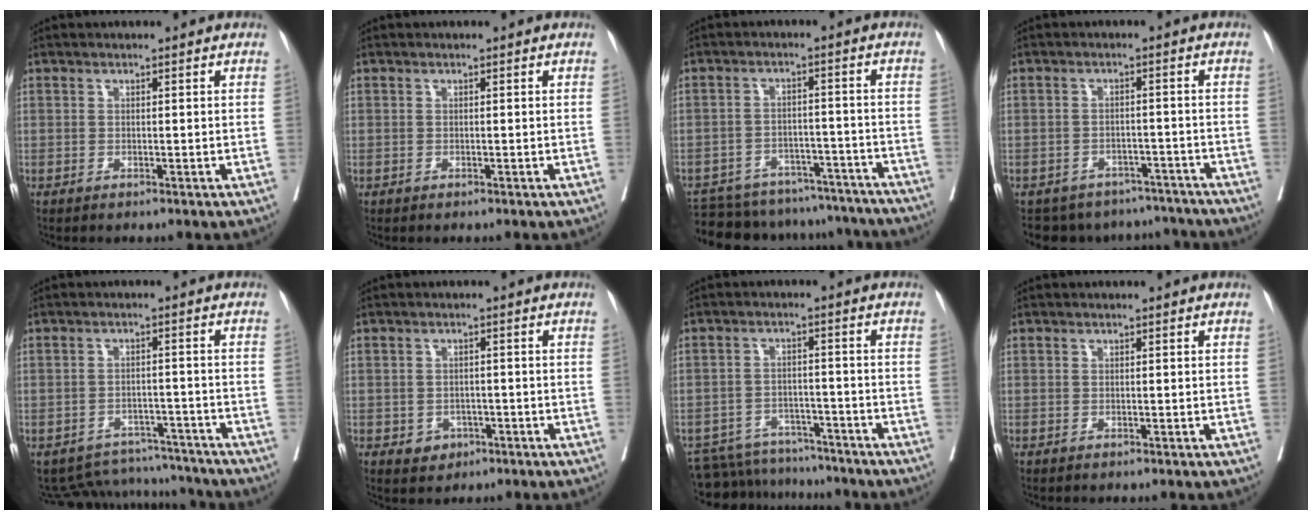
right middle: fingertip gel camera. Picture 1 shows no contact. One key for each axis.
{"total": 0.0}
{"total": 19.3, "fx": -17.5, "fy": 6.6, "fz": 4.9, "tx": -0.094, "ty": 0.010, "tz": -0.221}
{"total": 10.8, "fx": -9.6, "fy": 4.7, "fz": 0.8, "tx": -0.005, "ty": 0.021, "tz": -0.113}
{"total": 10.1, "fx": -9.7, "fy": 2.9, "fz": 0.0, "tx": 0.001, "ty": 0.020, "tz": -0.128}
{"total": 2.9, "fx": -1.3, "fy": 2.4, "fz": 0.9, "tx": -0.008, "ty": 0.007, "tz": -0.010}
{"total": 4.8, "fx": -3.8, "fy": 2.9, "fz": -0.3, "tx": 0.014, "ty": 0.007, "tz": -0.057}
{"total": 0.0}